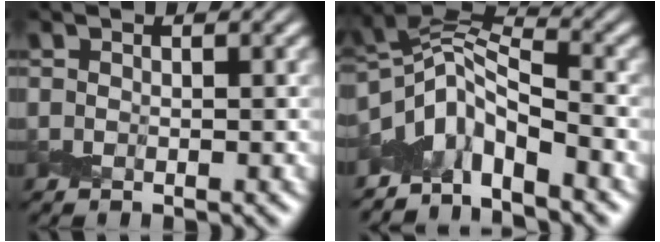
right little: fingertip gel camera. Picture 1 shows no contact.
{"total": 4.6, "force": [-3.3, 1.6, 2.8], "torque": [-0.034, 0.005, -0.076]}